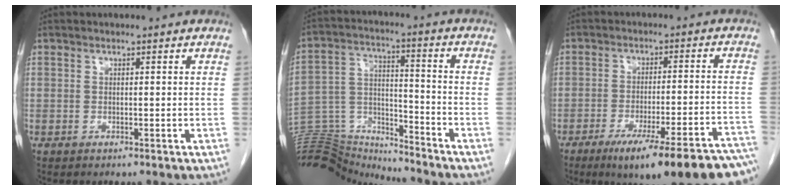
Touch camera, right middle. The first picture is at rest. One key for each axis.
{"total": 17.0, "fx": -16.7, "fy": 2.4, "fz": 2.1, "tx": -0.055, "ty": 0.040, "tz": -0.283}
{"total": 20.9, "fx": -16.5, "fy": 1.4, "fz": 12.8, "tx": -0.108, "ty": 0.001, "tz": -0.225}